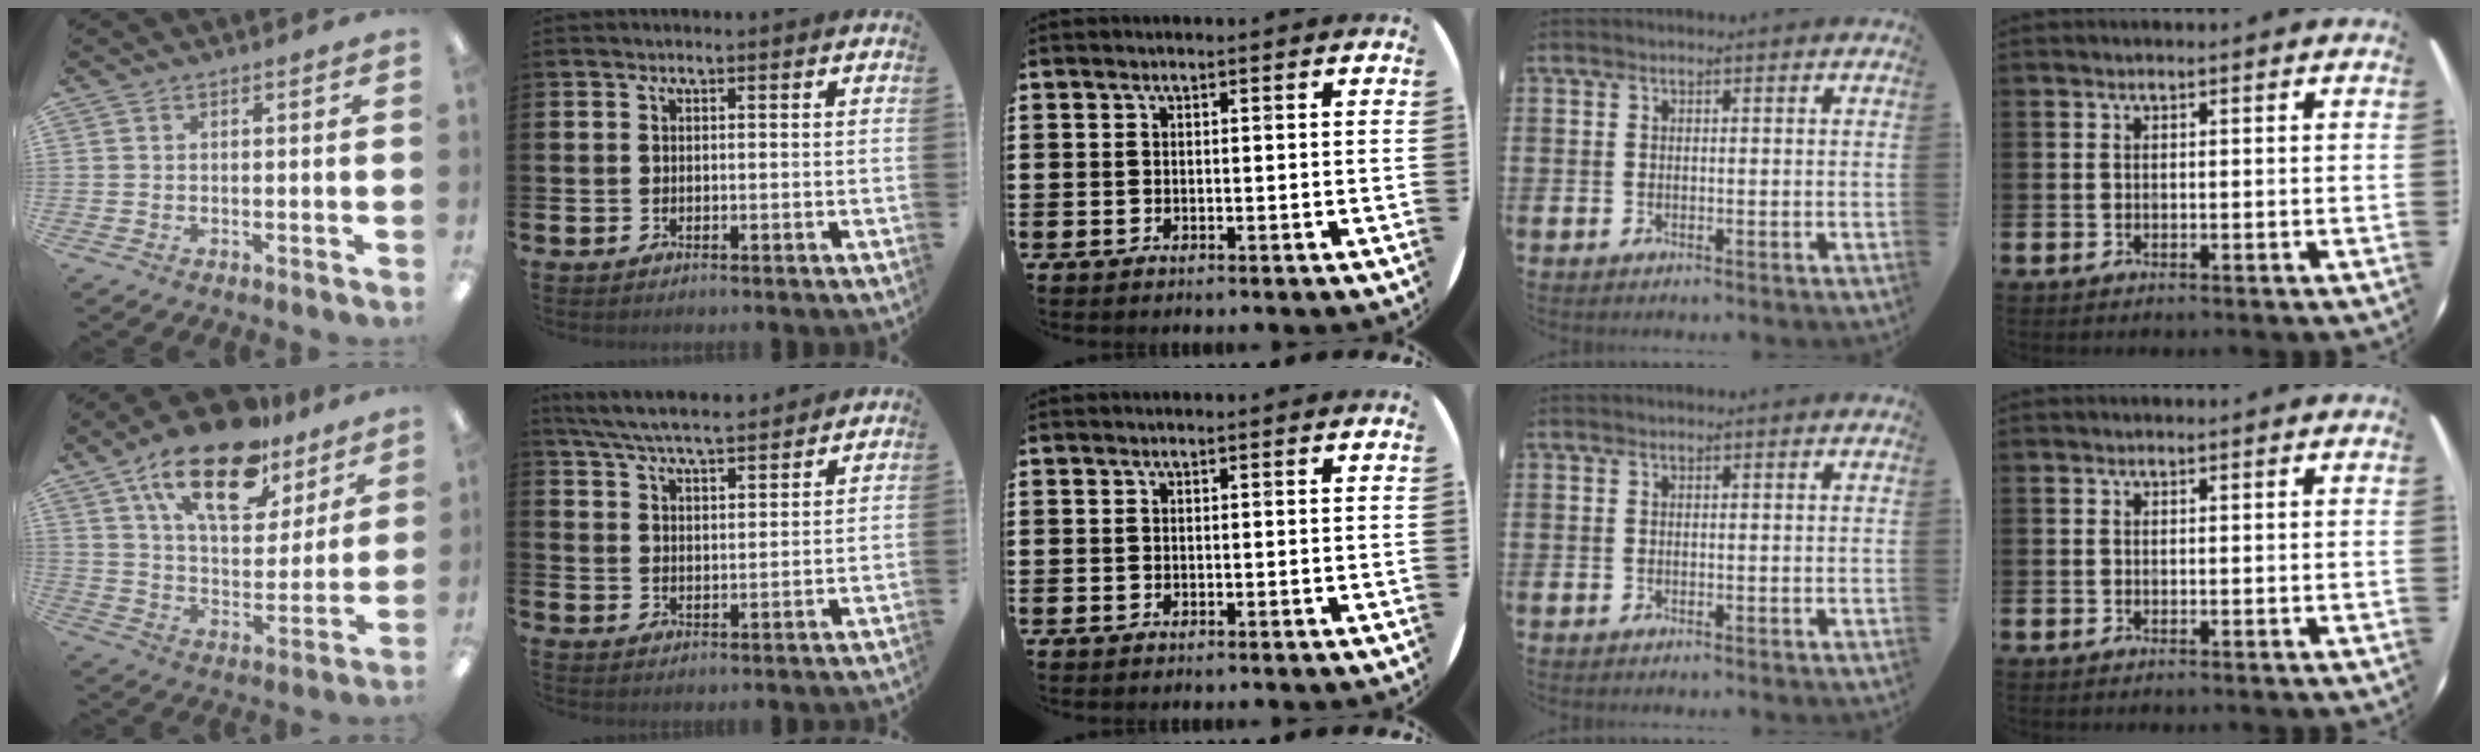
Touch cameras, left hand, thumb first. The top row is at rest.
{"thumb": {"total": 21.1, "force": [13.8, 9.7, 12.7], "torque": [-0.216, -0.062, 0.237]}, "index": {"total": 6.6, "force": [6.3, 0.6, 1.9], "torque": [-0.058, -0.031, 0.112]}}